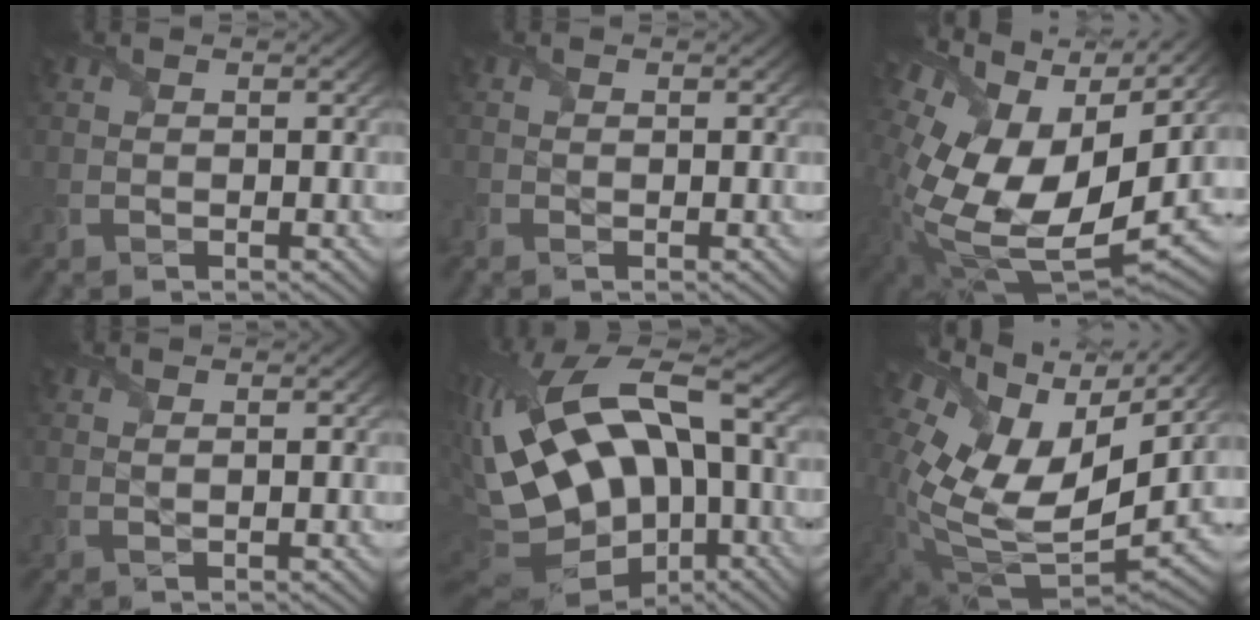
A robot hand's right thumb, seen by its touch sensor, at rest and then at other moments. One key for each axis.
{"total": 0.8, "fx": -0.4, "fy": 0.3, "fz": 0.6, "tx": -0.016, "ty": -0.003, "tz": -0.008}
{"total": 17.0, "fx": 3.4, "fy": 9.7, "fz": 13.6, "tx": -0.289, "ty": -0.013, "tz": 0.075}
{"total": 1.0, "fx": 0.5, "fy": 0.1, "fz": 0.8, "tx": -0.018, "ty": 0.001, "tz": 0.006}
{"total": 21.9, "fx": -1.7, "fy": 12.2, "fz": 18.1, "tx": -0.363, "ty": -0.008, "tz": -0.024}
{"total": 16.6, "fx": 4.4, "fy": 10.4, "fz": 12.1, "tx": -0.266, "ty": -0.016, "tz": 0.105}